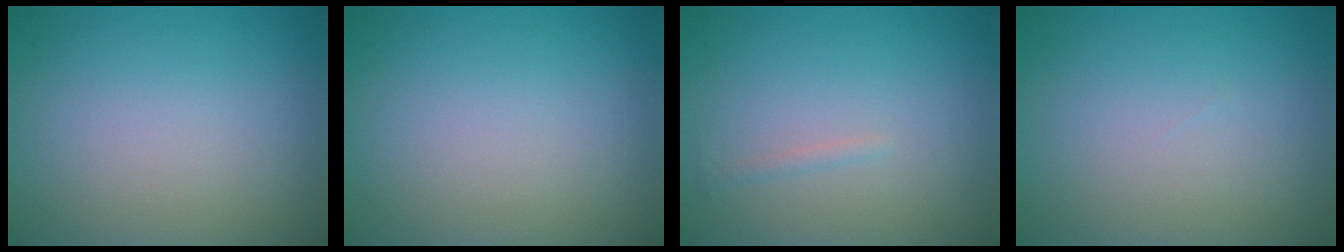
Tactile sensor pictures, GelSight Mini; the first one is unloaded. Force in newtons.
{"total": 0.0}
{"total": 0.6, "press": 0.6, "slide": 0.0}
{"total": 0.0}